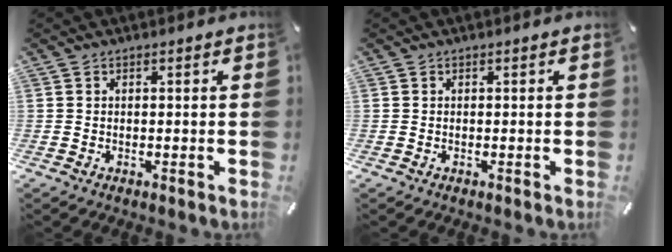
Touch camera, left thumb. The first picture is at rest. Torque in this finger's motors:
{"motor_torque": [0.01, -0.01, 0.00, 0.00, 0.00]}